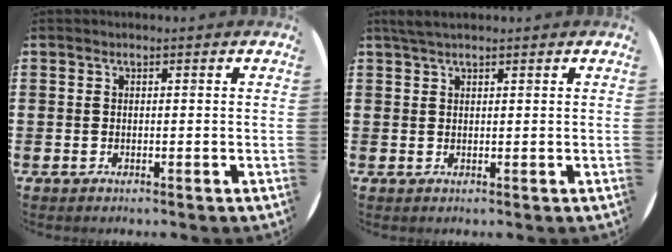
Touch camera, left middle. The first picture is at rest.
{"total": 1.7, "force": [1.4, 0.2, 0.9], "torque": [-0.018, 0.004, 0.026]}